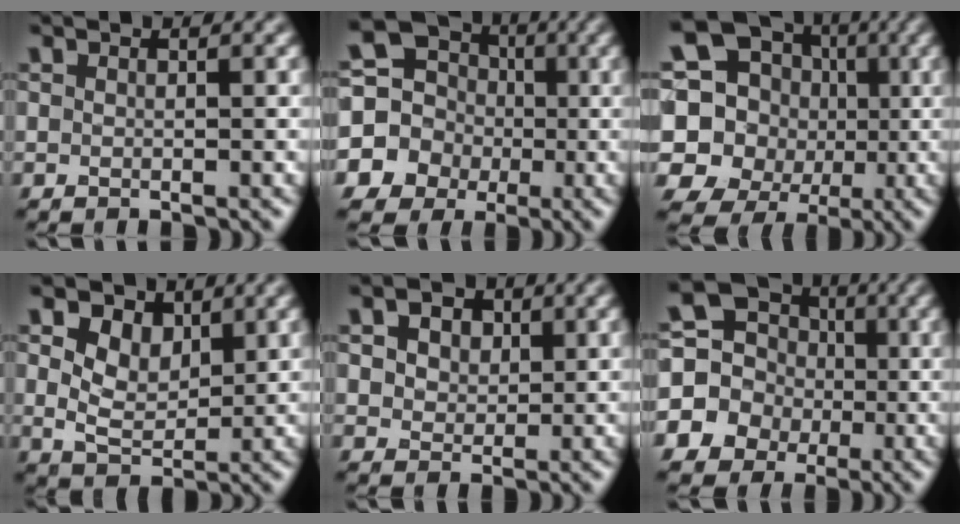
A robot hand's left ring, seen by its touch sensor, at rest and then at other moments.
{"total": 12.8, "force": [-1.7, 12.1, 3.6], "torque": [-0.103, -0.002, -0.059]}
{"total": 16.3, "force": [0.5, 15.5, 5.2], "torque": [-0.142, 0.012, -0.018]}
{"total": 5.1, "force": [2.1, 3.4, 3.3], "torque": [-0.066, 0.015, 0.019]}
{"total": 5.3, "force": [2.3, 3.7, 2.9], "torque": [-0.059, 0.017, 0.022]}
{"total": 13.0, "force": [-1.7, 12.2, 3.9], "torque": [-0.103, 0.002, -0.061]}